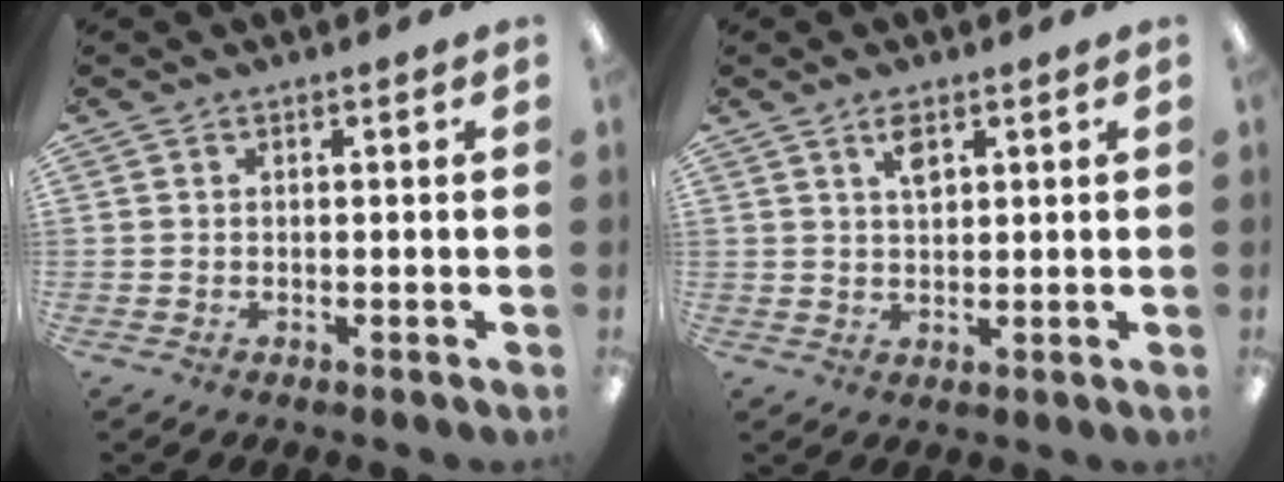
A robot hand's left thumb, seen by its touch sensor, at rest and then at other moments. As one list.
[{"total": 3.7, "force": [2.2, 1.7, 2.5], "torque": [-0.038, -0.003, 0.036]}]